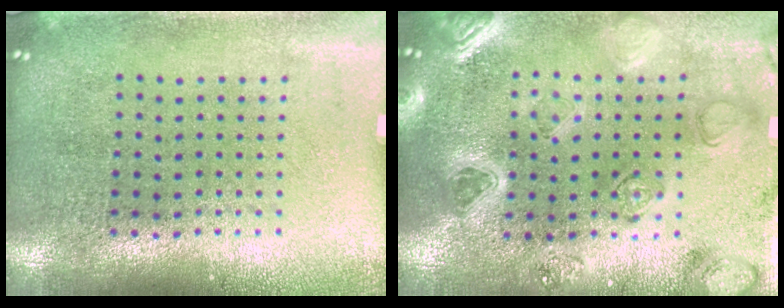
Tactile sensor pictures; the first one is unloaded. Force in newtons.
{"total": 2.3, "press": 2.2, "slide": 0.4}